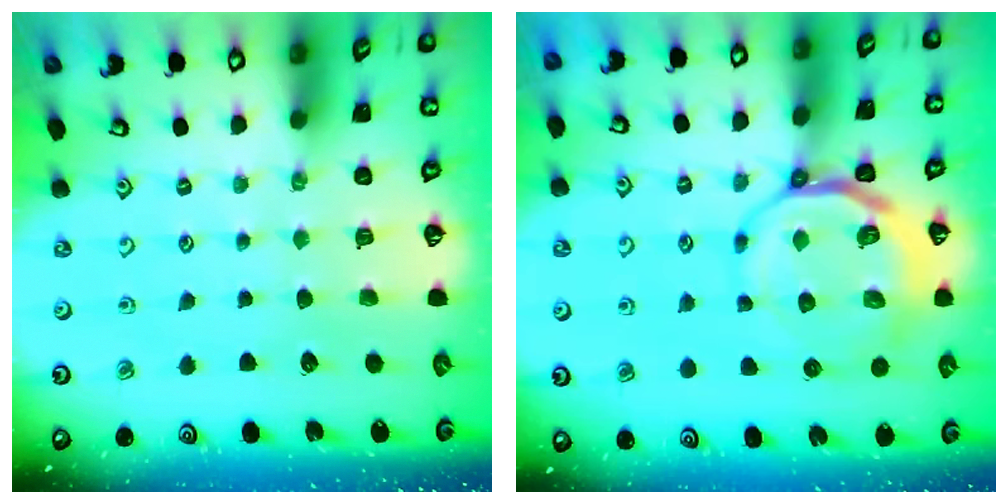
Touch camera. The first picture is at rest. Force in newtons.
{"total": 9.7, "press": 9.5, "slide": 2.3}